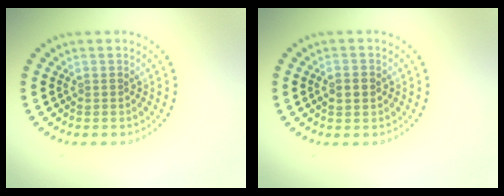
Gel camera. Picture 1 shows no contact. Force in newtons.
{"total": 2.1, "press": 2.1, "slide": 0.1}